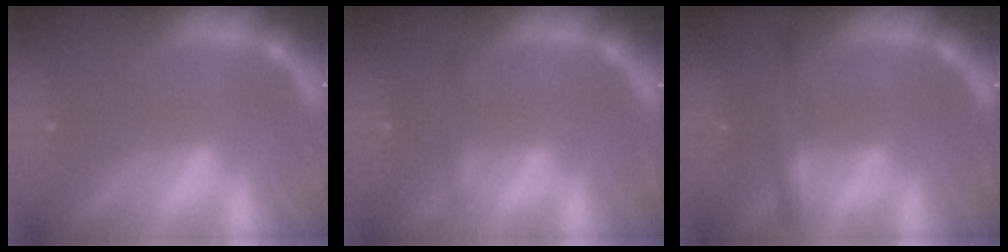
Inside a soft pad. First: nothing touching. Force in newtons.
{"total": 1.4}
{"total": 3.0}